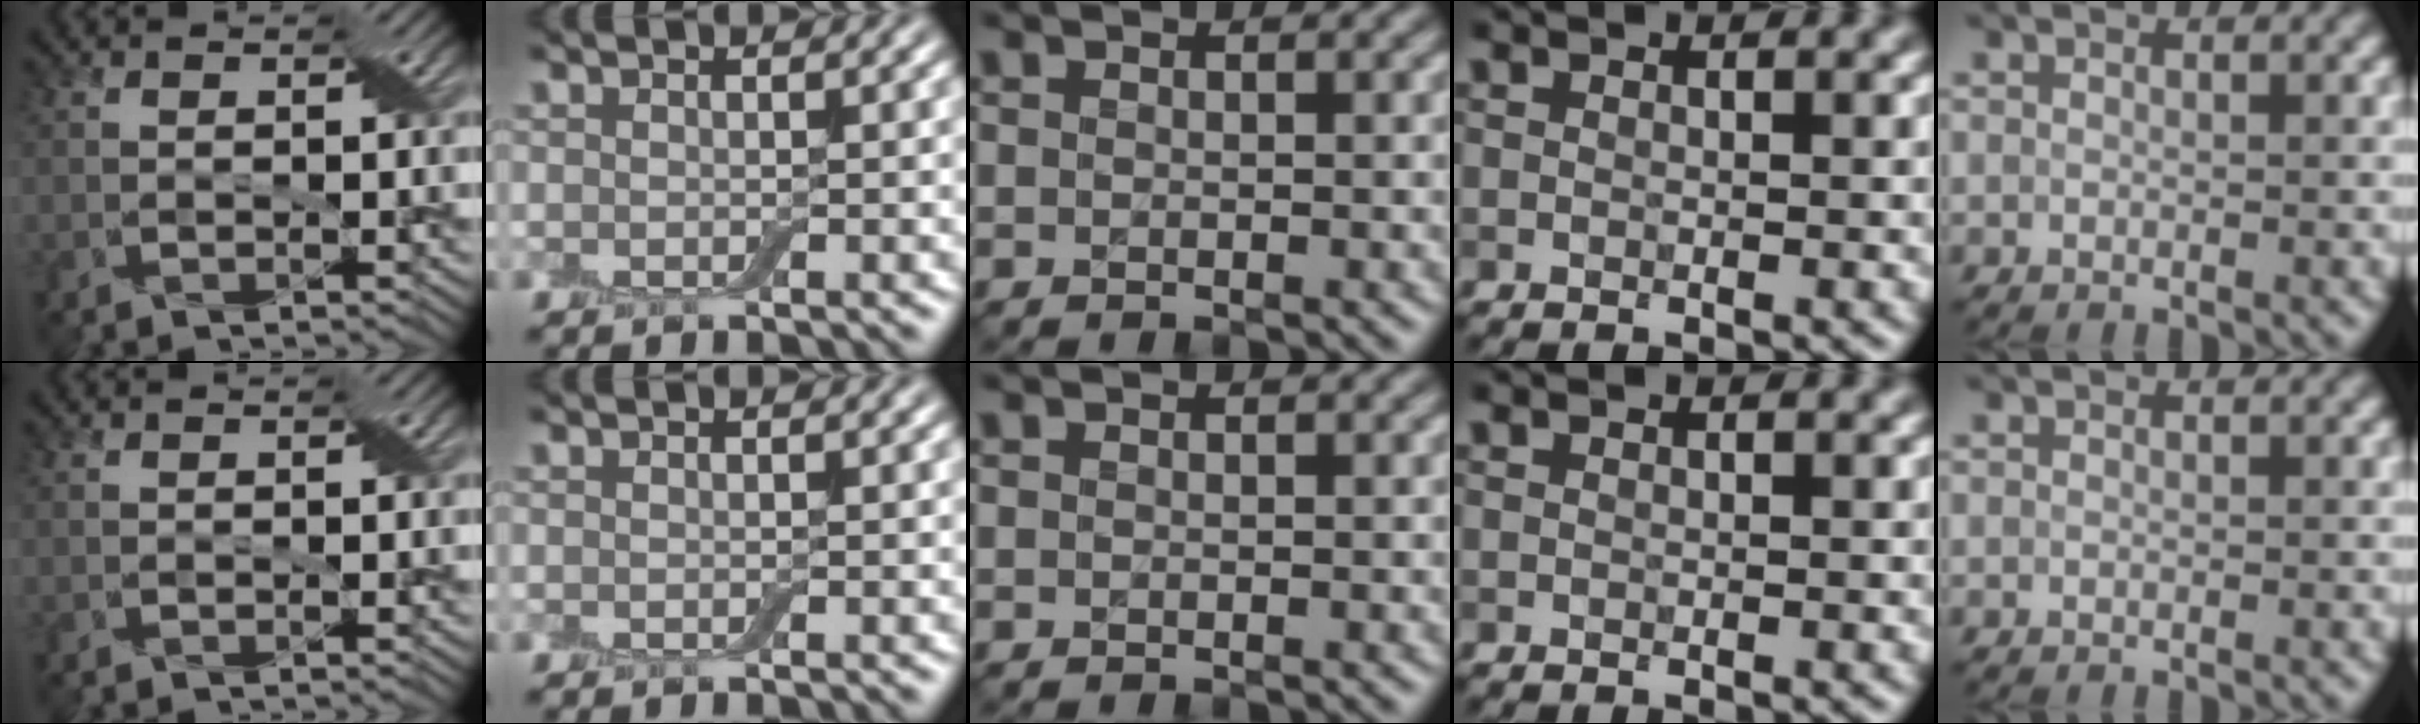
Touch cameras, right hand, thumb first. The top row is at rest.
{}